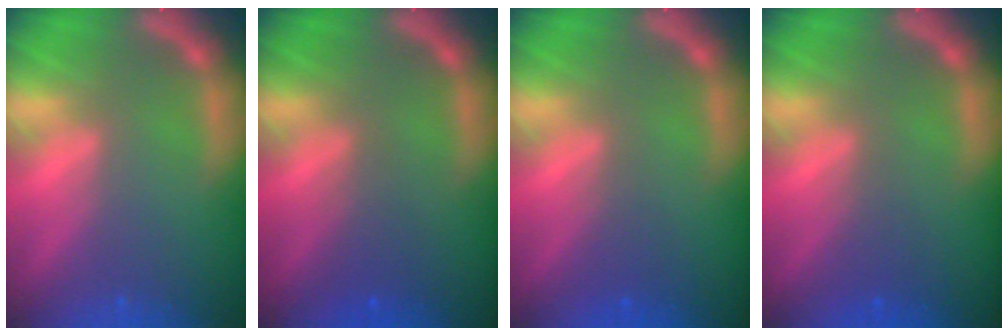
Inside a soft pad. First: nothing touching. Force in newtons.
{"total": 2.0}
{"total": 1.5}
{"total": 1.5}